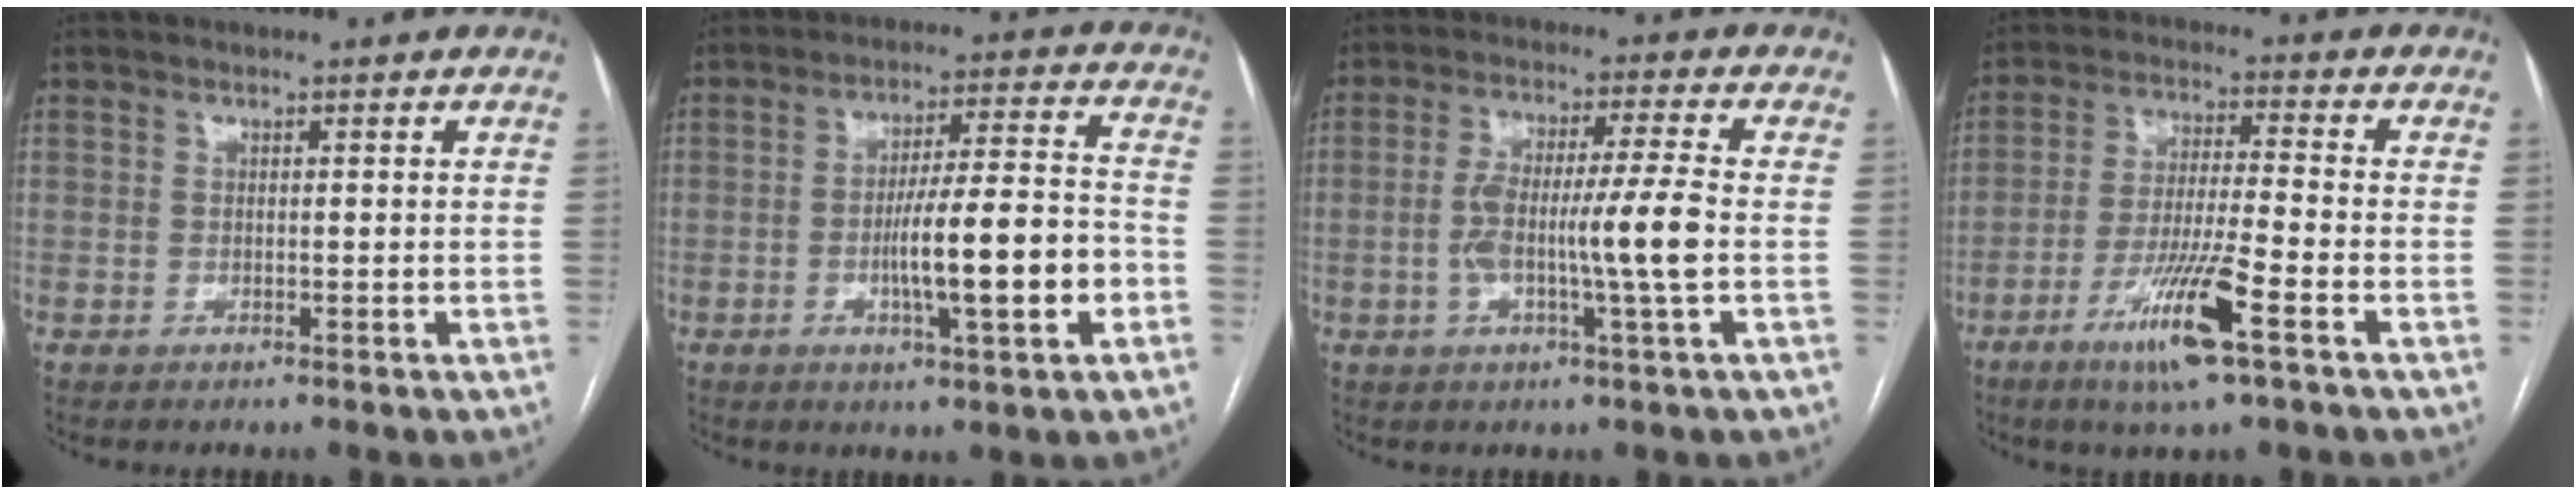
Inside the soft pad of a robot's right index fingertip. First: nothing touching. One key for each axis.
{"total": 12.4, "fx": -3.4, "fy": 1.0, "fz": 11.9, "tx": -0.193, "ty": 0.007, "tz": -0.053}
{"total": 9.9, "fx": -1.6, "fy": -0.4, "fz": 9.7, "tx": -0.181, "ty": 0.006, "tz": -0.033}
{"total": 11.9, "fx": -6.1, "fy": 0.0, "fz": 10.2, "tx": -0.198, "ty": -0.020, "tz": -0.112}